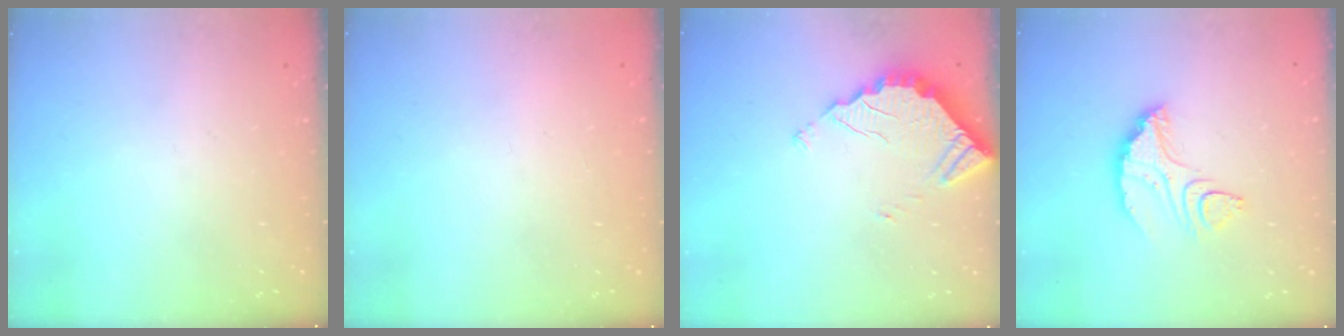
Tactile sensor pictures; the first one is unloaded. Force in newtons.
{"total": 2.2, "press": 2.2, "slide": 0.1}
{"total": 3.9, "press": 3.9, "slide": 0.3}
{"total": 9.2, "press": 9.1, "slide": 0.6}